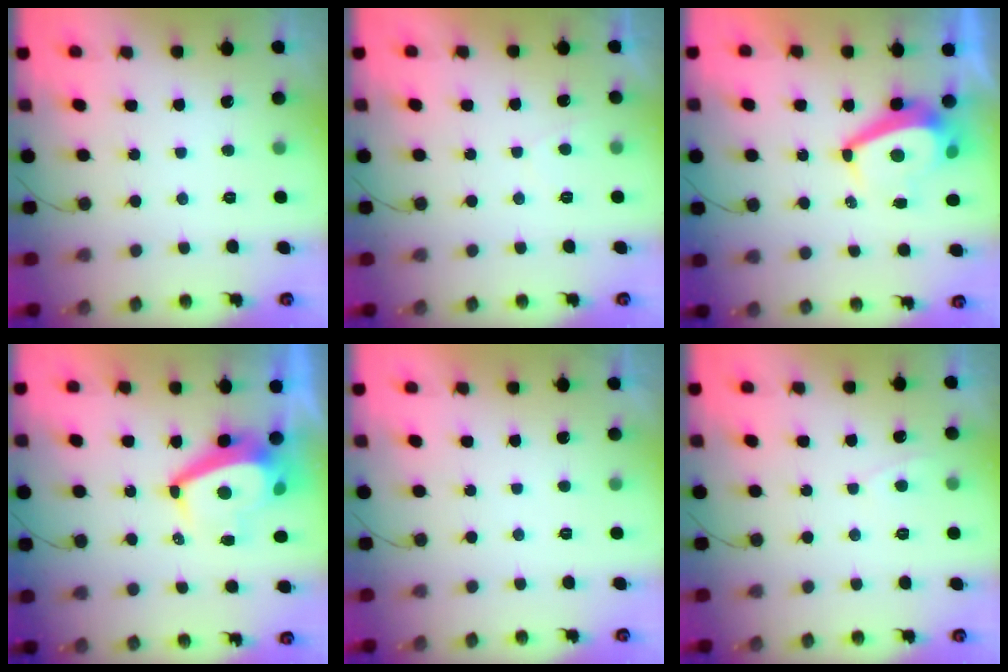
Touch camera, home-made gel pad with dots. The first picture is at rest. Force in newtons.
{"total": 0.8, "press": 0.6, "slide": 0.6}
{"total": 6.8, "press": 6.8, "slide": 0.8}
{"total": 9.6, "press": 9.6, "slide": 1.1}
{"total": 2.3, "press": 2.3, "slide": 0.4}
{"total": 2.3, "press": 2.3, "slide": 0.3}